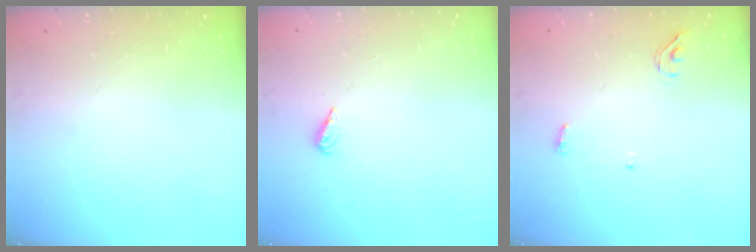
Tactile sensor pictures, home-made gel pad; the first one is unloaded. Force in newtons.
{"total": 2.3, "press": 2.2, "slide": 0.8}
{"total": 3.8, "press": 3.5, "slide": 1.4}